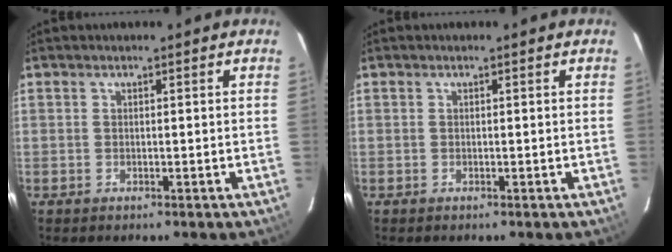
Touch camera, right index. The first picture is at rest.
{"total": 0.0}